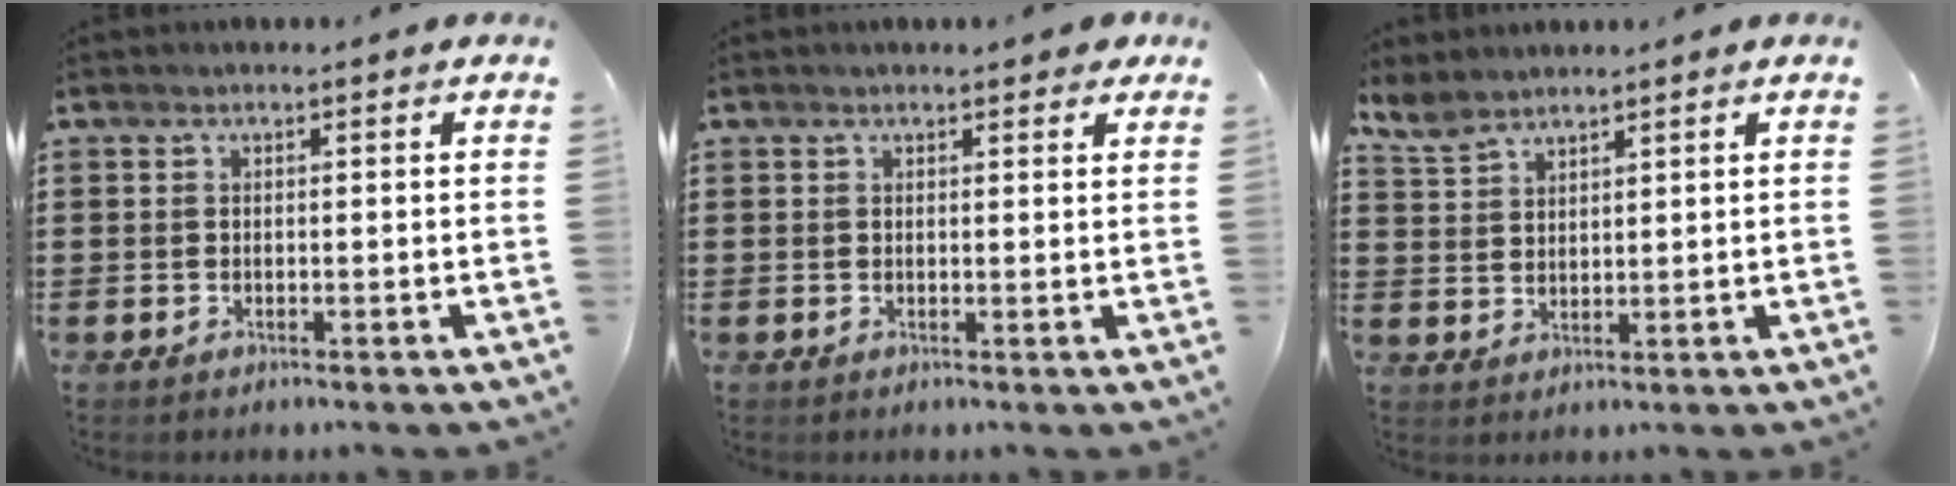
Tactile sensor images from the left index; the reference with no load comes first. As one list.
[{"total": 1.6, "force": [1.3, 0.4, 0.8], "torque": [-0.011, 0.001, 0.024]}, {"total": 3.7, "force": [3.4, 1.1, 1.1], "torque": [-0.032, -0.004, 0.064]}]